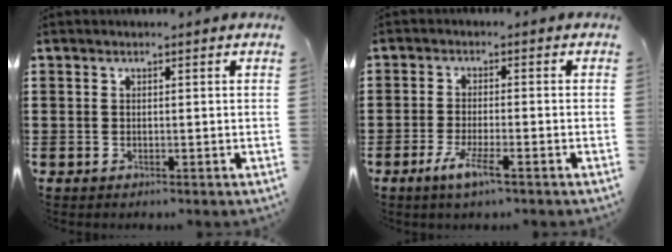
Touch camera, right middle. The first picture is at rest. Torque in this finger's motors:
{"motor_torque": [1.52, 0.62, 0.19, 0.09]}